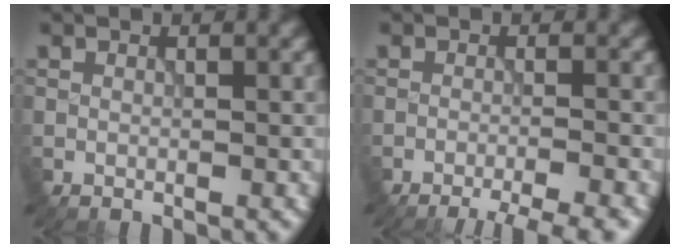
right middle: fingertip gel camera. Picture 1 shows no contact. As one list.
[{"total": 6.1, "force": [-5.1, 1.1, 3.2], "torque": [-0.034, -0.002, -0.068]}]